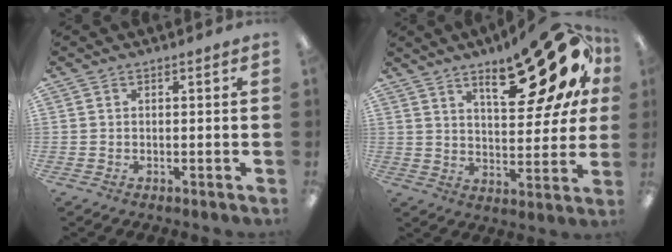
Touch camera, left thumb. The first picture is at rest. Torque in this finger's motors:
{"motor_torque": [2.50, 2.51, 1.06, -1.40, 0.11]}